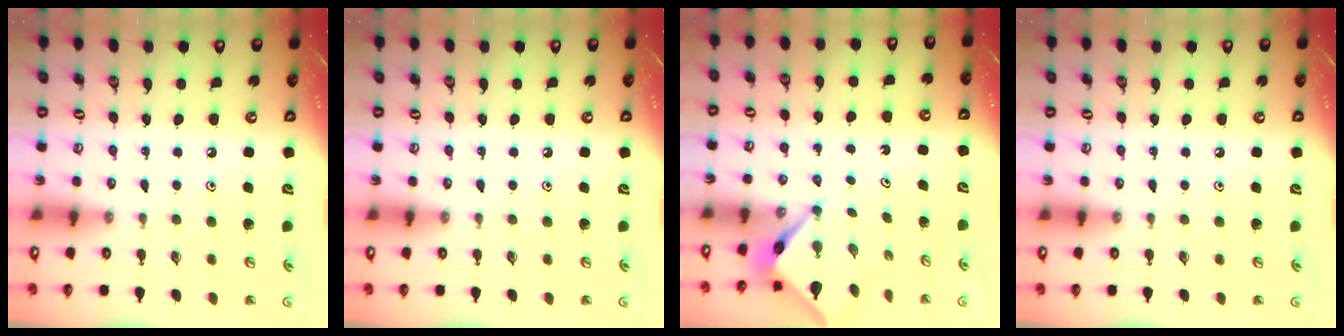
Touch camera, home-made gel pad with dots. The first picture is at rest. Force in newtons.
{"total": 0.0}
{"total": 3.9, "press": 3.9, "slide": 0.2}
{"total": 0.0}